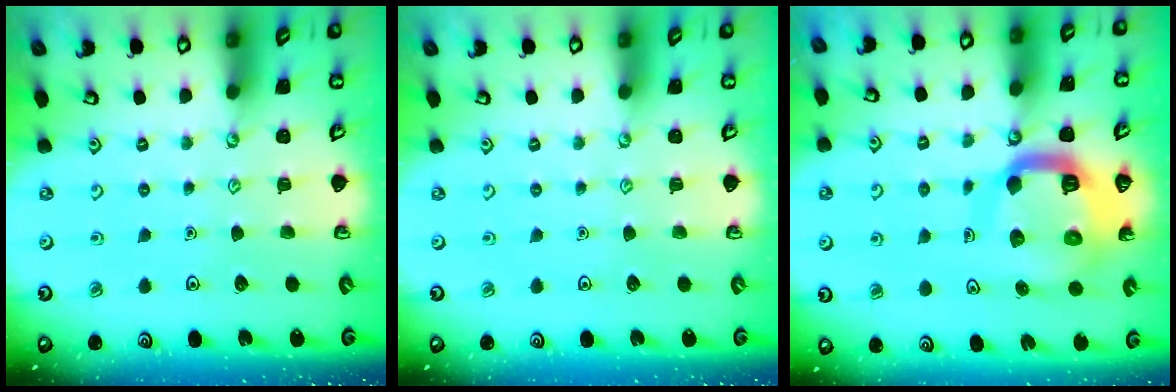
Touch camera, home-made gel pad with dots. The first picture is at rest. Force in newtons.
{"total": 0.0}
{"total": 15.5, "press": 15.4, "slide": 1.7}